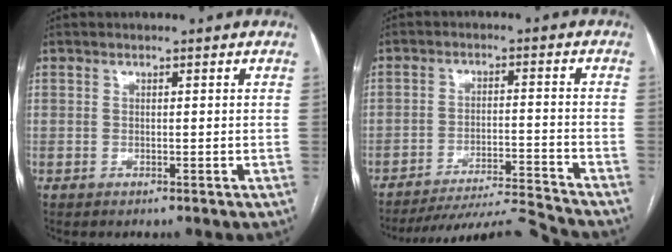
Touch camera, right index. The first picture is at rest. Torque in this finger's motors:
{"motor_torque": [-0.46, -1.04, 0.23, 0.05]}